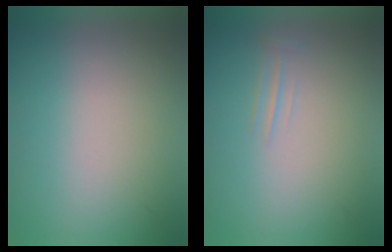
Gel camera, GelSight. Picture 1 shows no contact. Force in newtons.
{"total": 2.0}